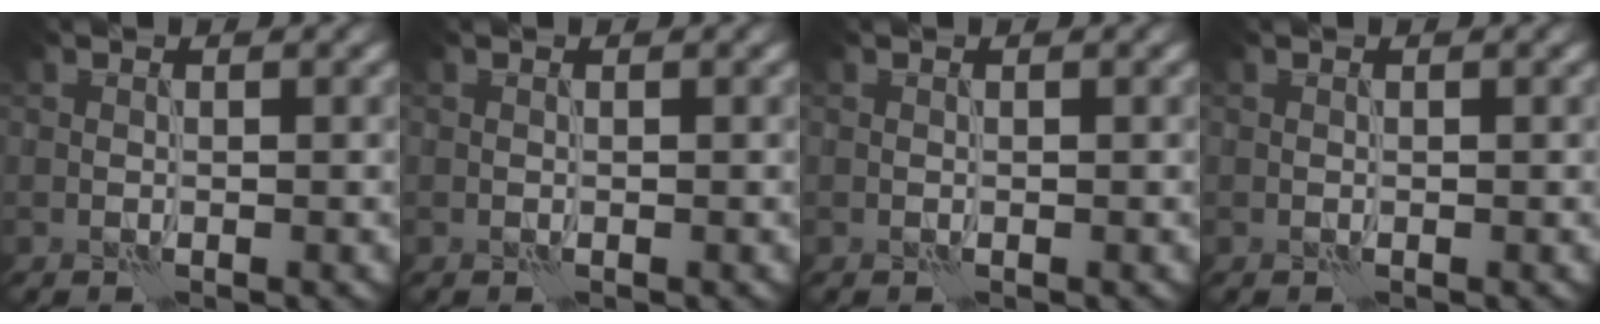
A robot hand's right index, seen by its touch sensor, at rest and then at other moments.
{"total": 0.0}
{"total": 0.0}
{"total": 0.0}